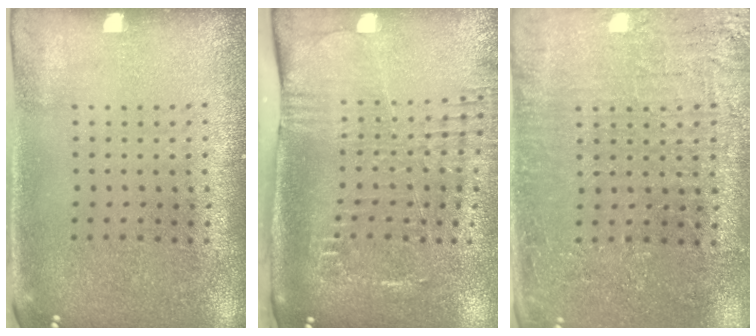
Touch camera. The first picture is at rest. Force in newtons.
{"total": 2.6, "press": 2.1, "slide": 1.6}
{"total": 3.3, "press": 3.2, "slide": 0.6}